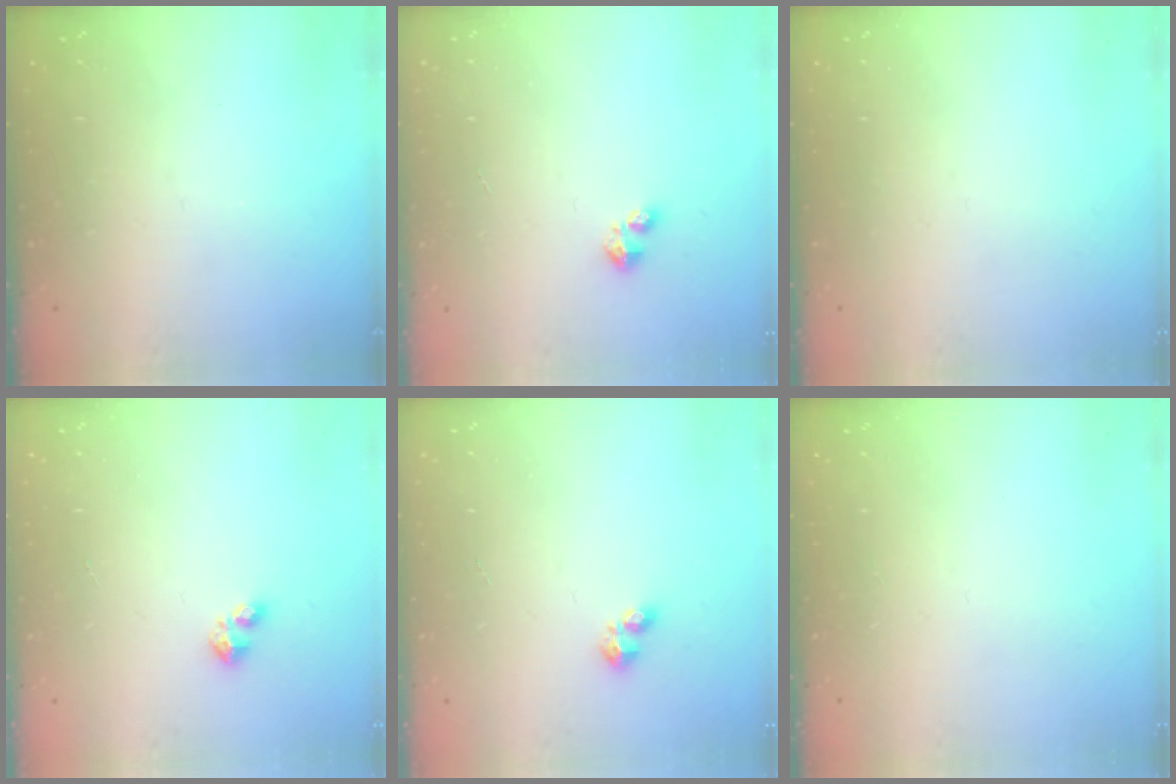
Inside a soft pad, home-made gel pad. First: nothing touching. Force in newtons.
{"total": 1.6, "press": 1.6, "slide": 0.3}
{"total": 0.0}
{"total": 2.9, "press": 2.9, "slide": 0.5}
{"total": 3.1, "press": 3.0, "slide": 0.5}
{"total": 0.0}